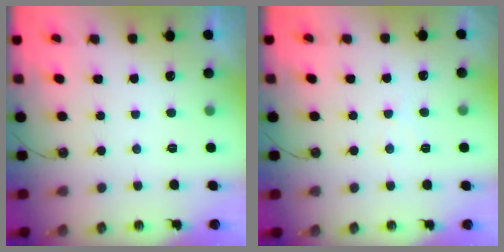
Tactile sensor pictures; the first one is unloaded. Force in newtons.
{"total": 3.2, "press": 3.2, "slide": 0.5}